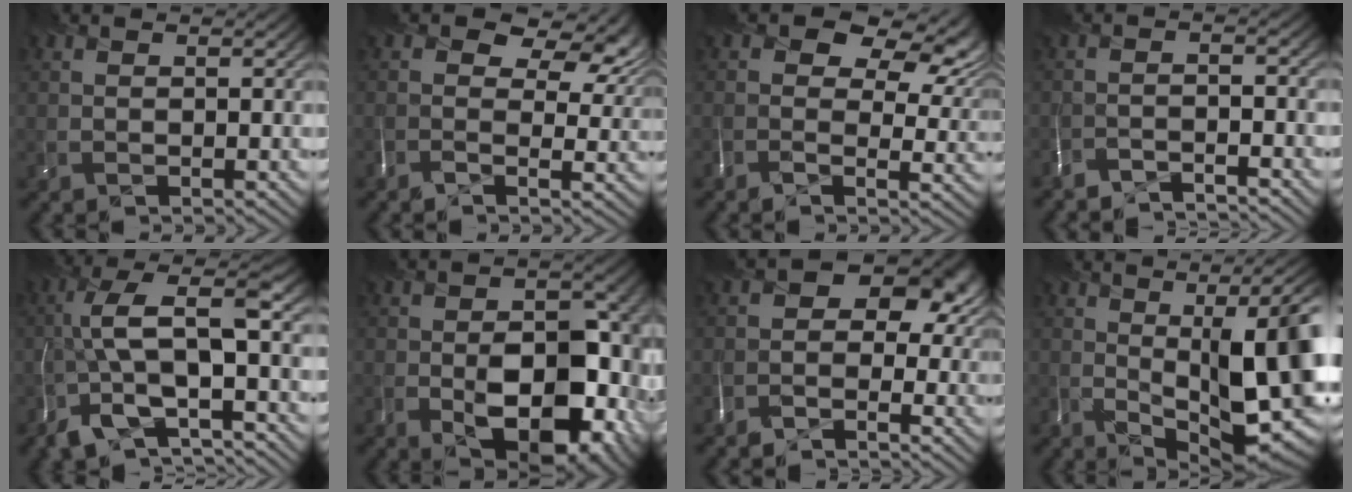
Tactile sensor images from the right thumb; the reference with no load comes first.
{"total": 7.1, "force": [1.9, 4.3, 5.3], "torque": [-0.079, -0.008, 0.031]}
{"total": 9.4, "force": [3.3, 5.8, 6.7], "torque": [-0.102, -0.003, 0.059]}
{"total": 4.1, "force": [-4.0, -0.6, 0.2], "torque": [0.008, -0.002, -0.075]}
{"total": 10.0, "force": [-4.3, 2.8, 8.6], "torque": [-0.176, 0.008, -0.084]}
{"total": 12.1, "force": [-4.4, 6.5, 9.1], "torque": [-0.114, -0.037, -0.048]}
{"total": 5.6, "force": [-1.7, 3.3, 4.1], "torque": [-0.043, 0.000, -0.041]}
{"total": 14.4, "force": [-1.4, 4.2, 13.6], "torque": [-0.180, -0.008, -0.002]}